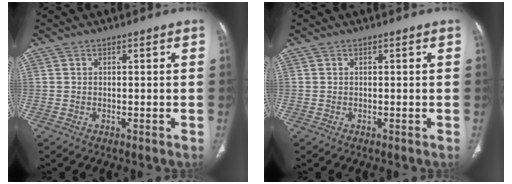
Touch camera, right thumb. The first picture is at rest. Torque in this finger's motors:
{"motor_torque": [0.04, 0.15, 0.00, 0.13, 0.04]}